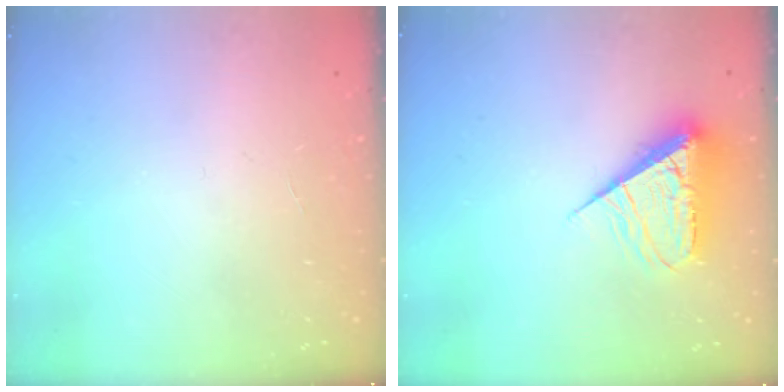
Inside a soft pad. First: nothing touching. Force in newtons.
{"total": 8.8, "press": 8.8, "slide": 0.9}